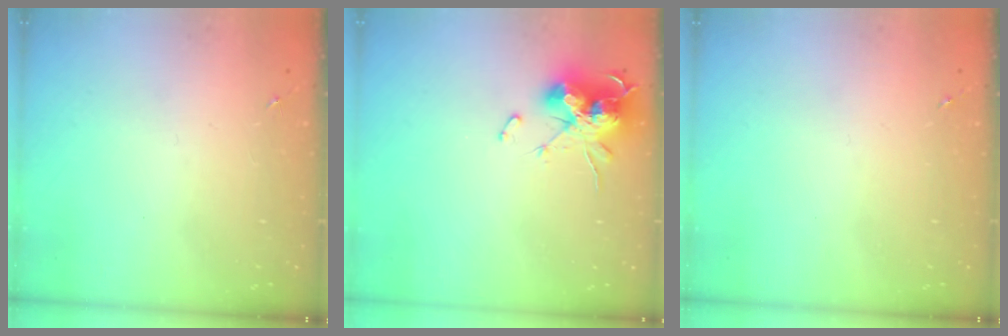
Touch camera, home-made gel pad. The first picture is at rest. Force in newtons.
{"total": 15.7, "press": 15.7, "slide": 0.1}
{"total": 0.0}